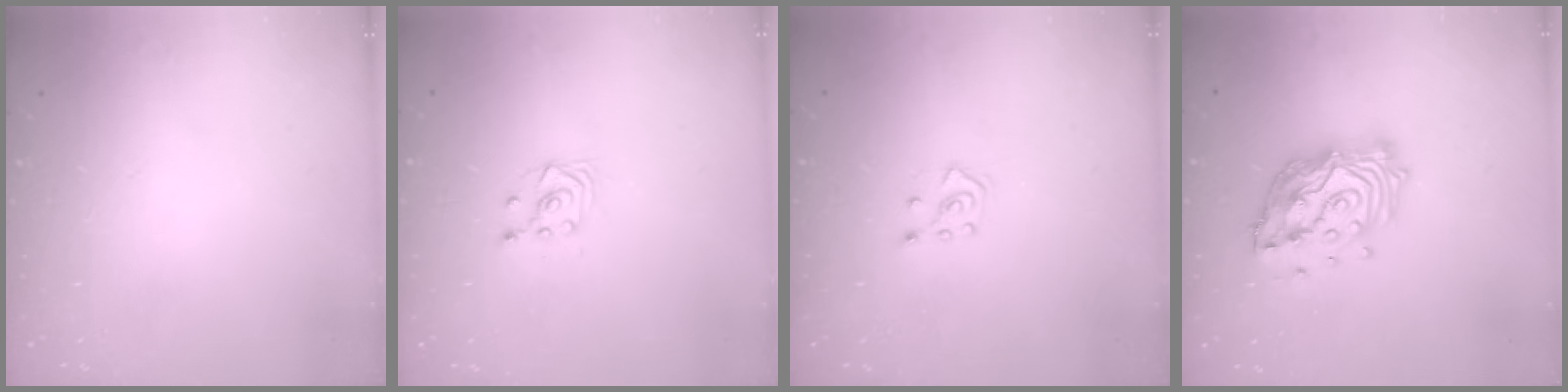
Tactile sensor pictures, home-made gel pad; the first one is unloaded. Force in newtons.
{"total": 3.2, "press": 3.1, "slide": 0.9}
{"total": 4.6, "press": 4.5, "slide": 0.8}
{"total": 17.4, "press": 17.1, "slide": 3.2}